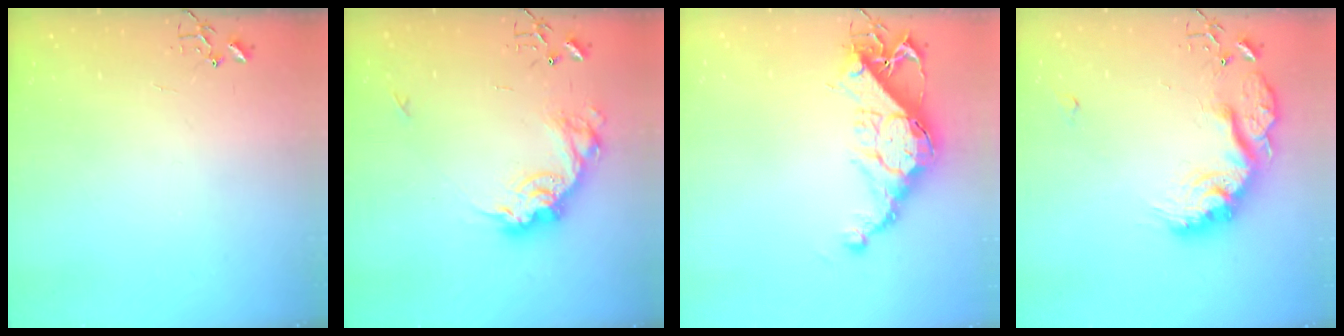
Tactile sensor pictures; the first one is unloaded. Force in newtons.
{"total": 17.6, "press": 17.6, "slide": 1.0}
{"total": 15.7, "press": 15.7, "slide": 1.1}
{"total": 19.5, "press": 19.5, "slide": 1.0}